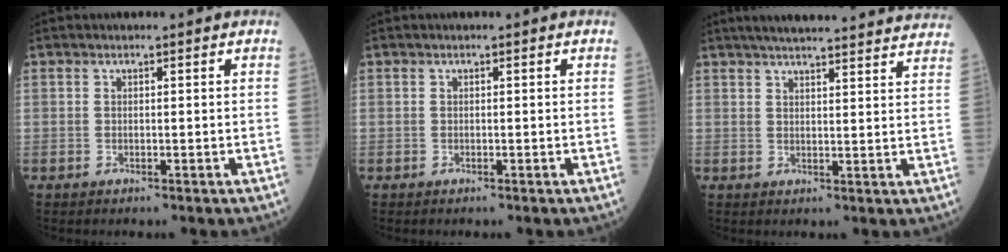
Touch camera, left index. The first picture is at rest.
{"total": 0.0}
{"total": 23.5, "force": [21.7, 1.7, 8.7], "torque": [-0.127, 0.001, 0.266]}